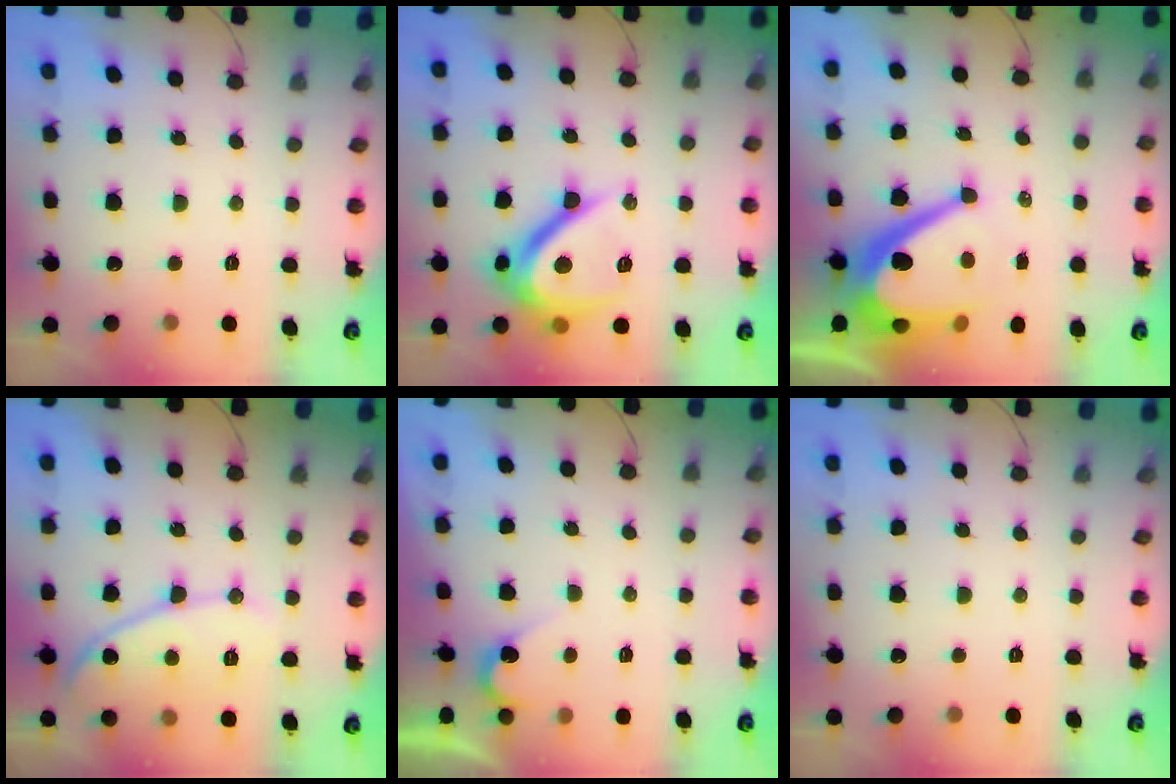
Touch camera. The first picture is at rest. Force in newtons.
{"total": 12.9, "press": 12.9, "slide": 1.5}
{"total": 14.7, "press": 14.7, "slide": 1.0}
{"total": 11.0, "press": 11.0, "slide": 0.4}
{"total": 3.0, "press": 3.0, "slide": 0.3}
{"total": 0.0}